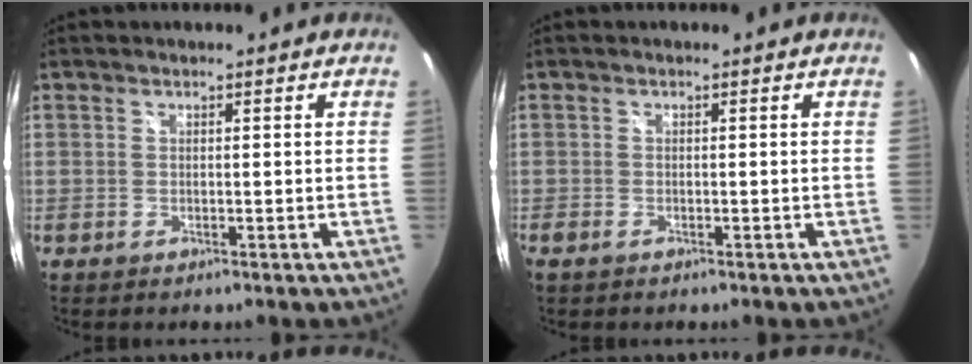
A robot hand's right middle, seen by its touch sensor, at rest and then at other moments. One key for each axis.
{"total": 1.5, "fx": -1.0, "fy": 0.9, "fz": 0.6, "tx": -0.015, "ty": -0.005, "tz": -0.021}